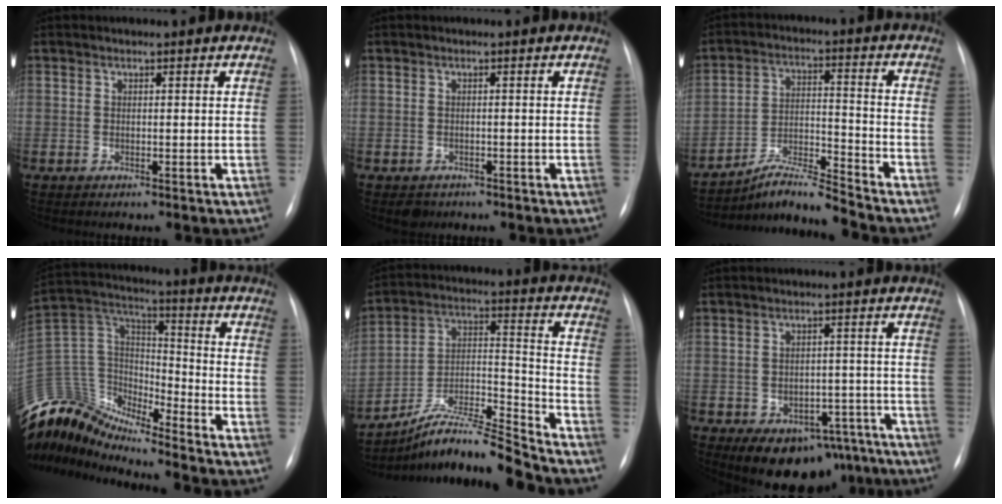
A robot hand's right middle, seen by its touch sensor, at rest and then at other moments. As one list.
[{"total": 1.9, "force": [-1.3, 1.4, 0.4], "torque": [-0.005, 0.002, -0.013]}, {"total": 8.2, "force": [-7.9, -1.4, 1.5], "torque": [-0.033, 0.006, -0.142]}, {"total": 15.9, "force": [-15.1, 2.2, 4.3], "torque": [-0.092, 0.057, -0.292]}, {"total": 13.9, "force": [-13.0, -1.2, 4.9], "torque": [-0.079, 0.024, -0.234]}, {"total": 12.8, "force": [-9.1, 7.6, 4.8], "torque": [-0.043, 0.026, -0.112]}]